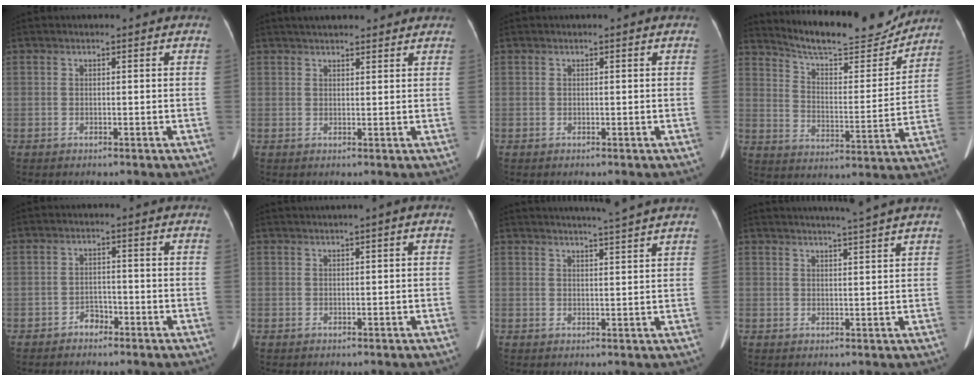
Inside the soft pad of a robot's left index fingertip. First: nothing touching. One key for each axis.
{"total": 7.9, "fx": 6.9, "fy": 2.0, "fz": 3.3, "tx": -0.042, "ty": 0.029, "tz": 0.097}
{"total": 0.0}
{"total": 16.7, "fx": 15.7, "fy": 2.5, "fz": 5.0, "tx": -0.083, "ty": -0.017, "tz": 0.231}
{"total": 2.0, "fx": -1.5, "fy": 1.1, "fz": 0.6, "tx": -0.008, "ty": 0.005, "tz": -0.025}
{"total": 1.1, "fx": 0.6, "fy": -0.1, "fz": 1.0, "tx": -0.018, "ty": 0.015, "tz": 0.014}
{"total": 7.8, "fx": 7.1, "fy": -1.6, "fz": 2.9, "tx": -0.040, "ty": 0.003, "tz": 0.087}
{"total": 6.9, "fx": 6.1, "fy": -1.6, "fz": 2.6, "tx": -0.036, "ty": 0.002, "tz": 0.076}